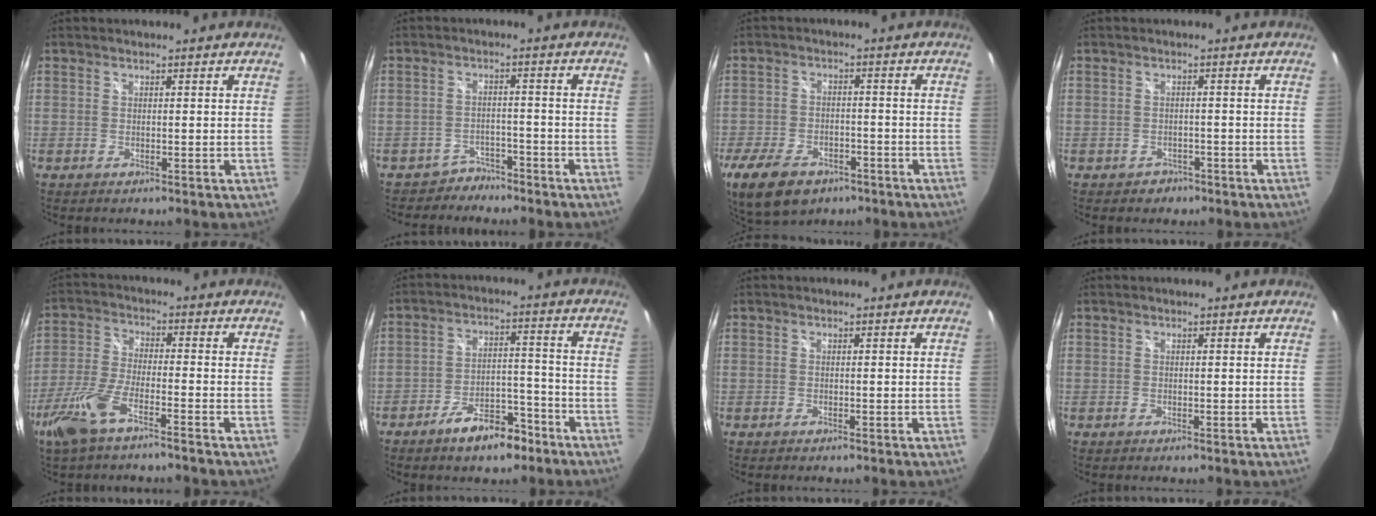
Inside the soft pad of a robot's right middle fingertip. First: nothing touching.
{"total": 4.0, "force": [-3.3, 2.1, -0.4], "torque": [0.003, 0.012, -0.056]}
{"total": 13.8, "force": [-8.6, 7.7, 7.6], "torque": [-0.182, -0.023, -0.140]}
{"total": 2.5, "force": [-1.5, 1.9, 0.3], "torque": [-0.013, 0.000, -0.019]}
{"total": 9.5, "force": [-6.3, 2.1, 6.8], "torque": [-0.157, -0.009, -0.125]}
{"total": 9.3, "force": [-6.7, 3.9, 5.2], "torque": [-0.092, 0.021, -0.097]}
{"total": 0.0}
{"total": 0.0}